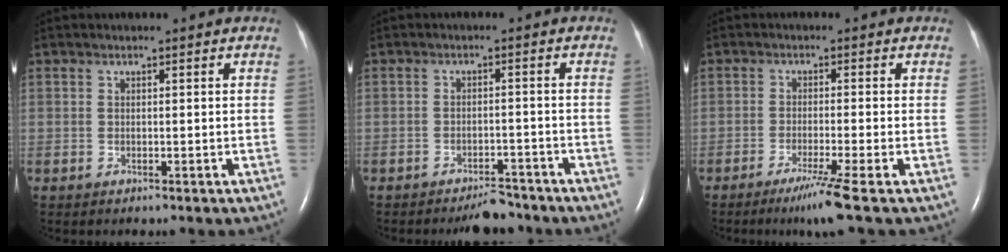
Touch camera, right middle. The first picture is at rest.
{"total": 3.9, "force": [-3.6, 1.1, 1.0], "torque": [-0.014, 0.000, -0.055]}
{"total": 4.9, "force": [-3.2, -1.5, 3.5], "torque": [-0.065, -0.017, -0.061]}